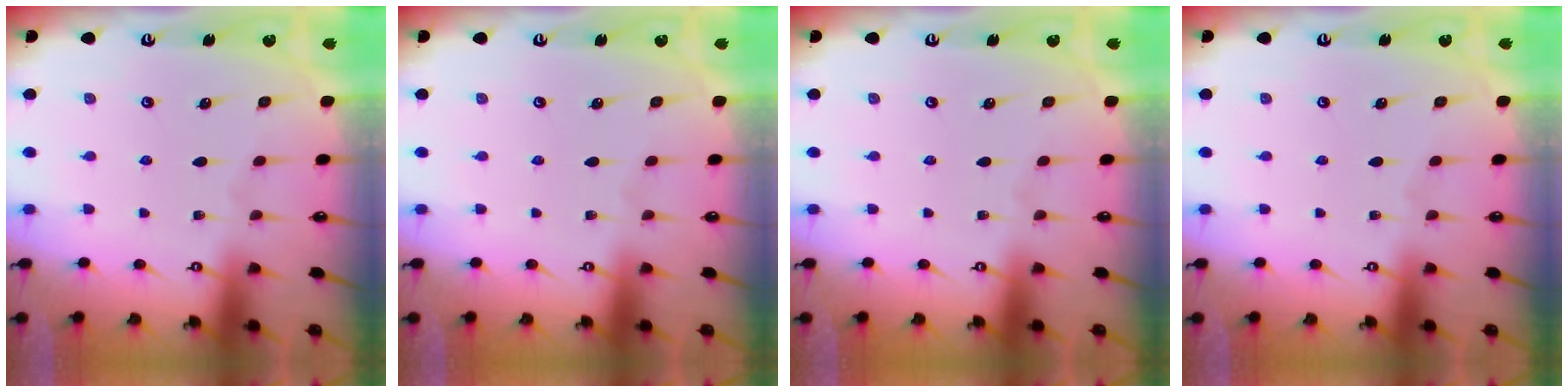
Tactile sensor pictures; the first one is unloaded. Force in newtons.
{"total": 0.0}
{"total": 0.0}
{"total": 0.0}